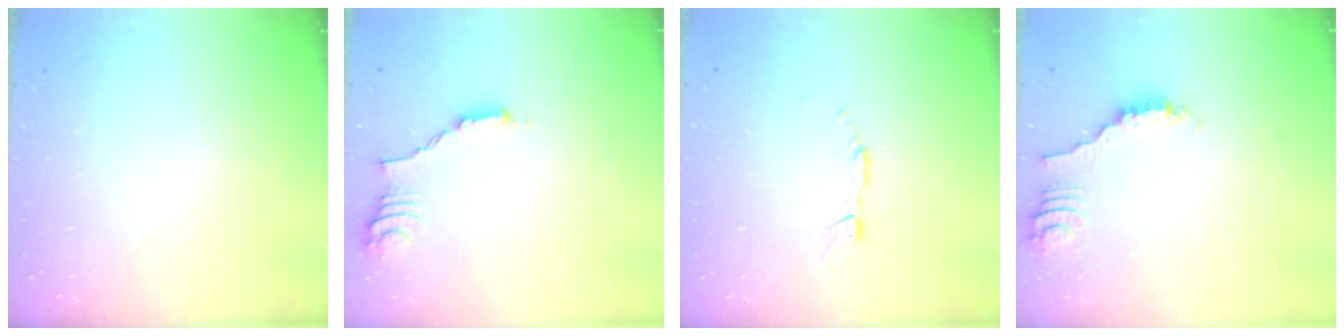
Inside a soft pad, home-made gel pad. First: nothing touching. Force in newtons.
{"total": 2.0, "press": 2.0, "slide": 0.5}
{"total": 2.2, "press": 2.2, "slide": 0.3}
{"total": 2.2, "press": 2.1, "slide": 0.3}